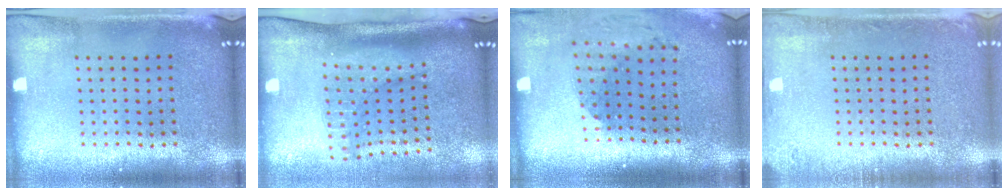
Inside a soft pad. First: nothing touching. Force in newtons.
{"total": 2.1, "press": 1.4, "slide": 1.6}
{"total": 1.8, "press": 1.4, "slide": 1.1}
{"total": 1.2, "press": 1.2, "slide": 0.1}